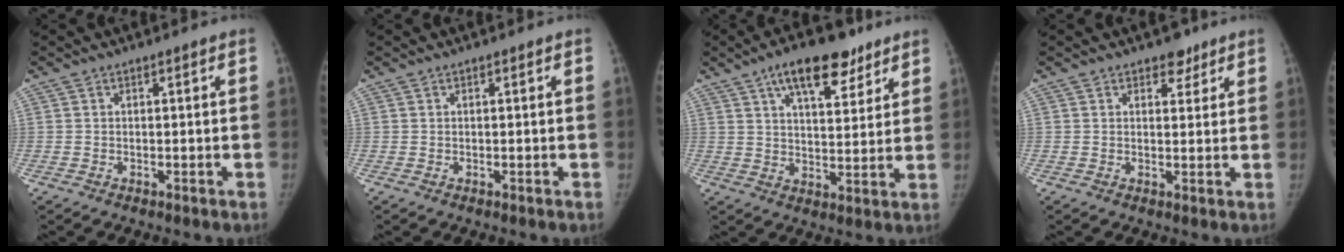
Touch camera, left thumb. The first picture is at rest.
{"total": 0.0}
{"total": 13.2, "force": [8.0, 5.7, 8.8], "torque": [-0.104, -0.028, 0.125]}
{"total": 3.2, "force": [2.3, 1.9, 1.2], "torque": [0.003, -0.013, 0.032]}